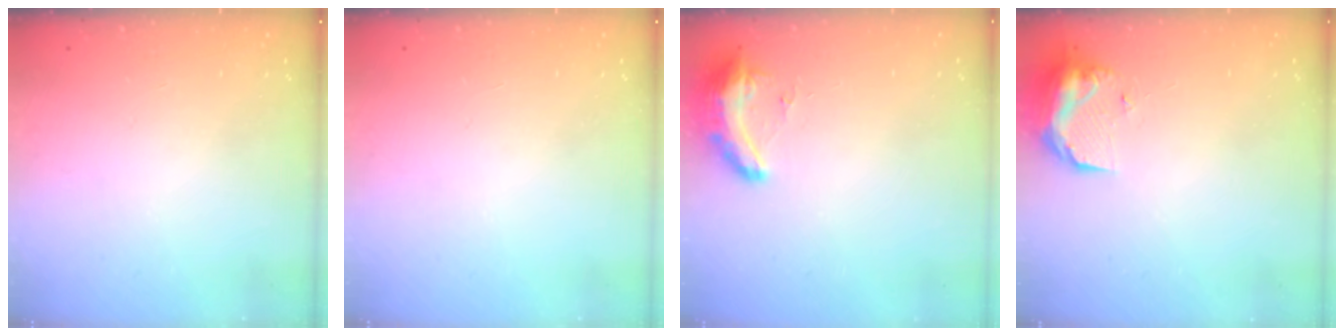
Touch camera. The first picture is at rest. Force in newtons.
{"total": 1.0, "press": 0.0, "slide": 1.0}
{"total": 9.1, "press": 8.9, "slide": 1.9}
{"total": 9.7, "press": 9.6, "slide": 0.9}